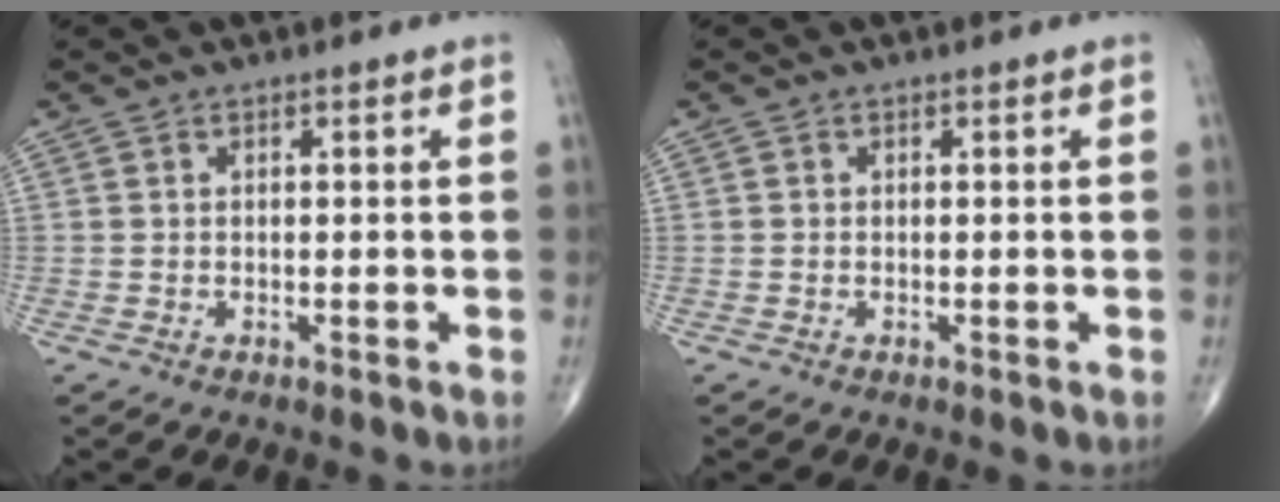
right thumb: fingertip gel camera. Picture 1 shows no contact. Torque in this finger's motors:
{"motor_torque": [-0.28, 0.07, -0.12, -0.10, -0.03]}